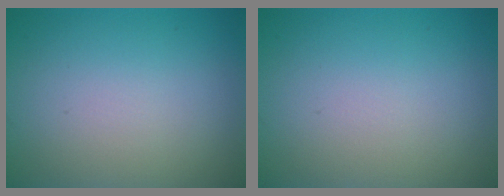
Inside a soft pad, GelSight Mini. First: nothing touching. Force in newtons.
{"total": 0.0}